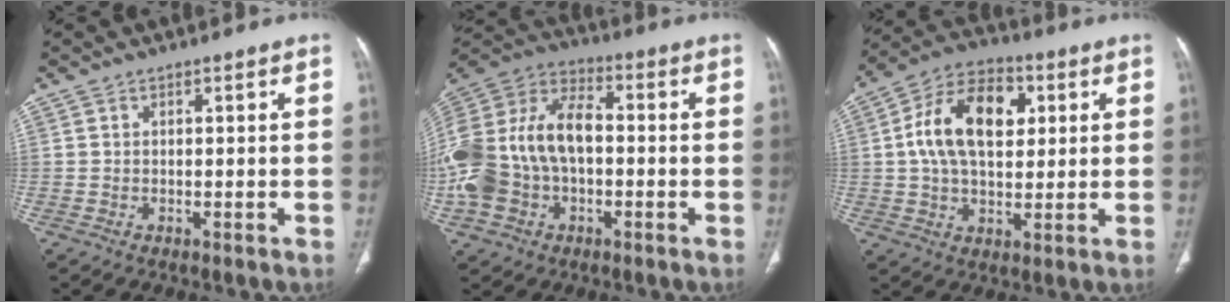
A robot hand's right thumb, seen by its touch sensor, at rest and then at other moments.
{"total": 22.3, "force": [-1.7, 14.9, 16.5], "torque": [-0.364, 0.039, -0.030]}
{"total": 15.6, "force": [3.2, 9.5, 11.9], "torque": [-0.194, 0.012, 0.050]}